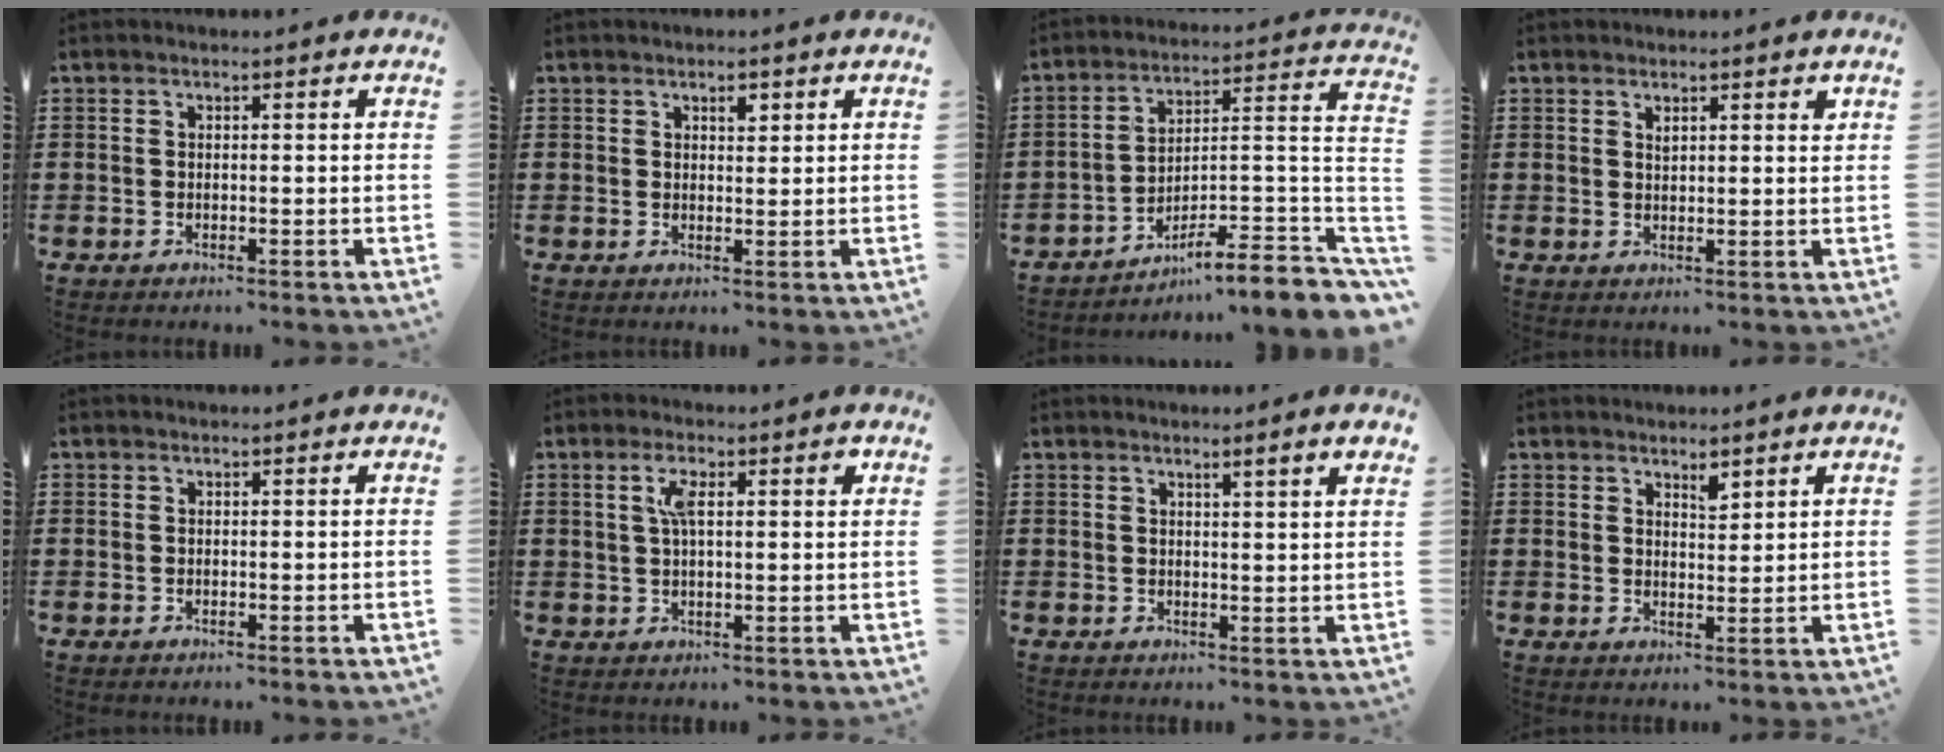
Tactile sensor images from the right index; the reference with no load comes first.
{"total": 1.7, "force": [1.0, 0.9, 1.1], "torque": [-0.008, -0.001, 0.014]}
{"total": 7.0, "force": [-5.2, 1.1, 4.6], "torque": [-0.072, -0.013, -0.104]}
{"total": 1.4, "force": [1.1, 0.5, 0.8], "torque": [-0.008, -0.001, 0.017]}
{"total": 0.0}
{"total": 4.2, "force": [1.4, 1.3, 3.8], "torque": [-0.063, 0.004, 0.017]}
{"total": 1.9, "force": [1.5, -0.3, 1.1], "torque": [-0.023, -0.002, 0.026]}
{"total": 2.3, "force": [2.0, 0.8, 0.8], "torque": [-0.011, 0.000, 0.036]}